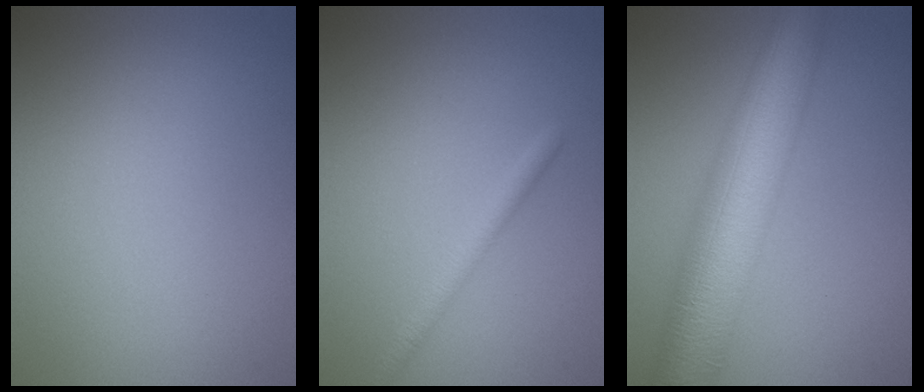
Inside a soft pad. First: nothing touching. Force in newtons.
{"total": 1.8, "press": 1.8, "slide": 0.1}
{"total": 10.7, "press": 10.7, "slide": 0.3}